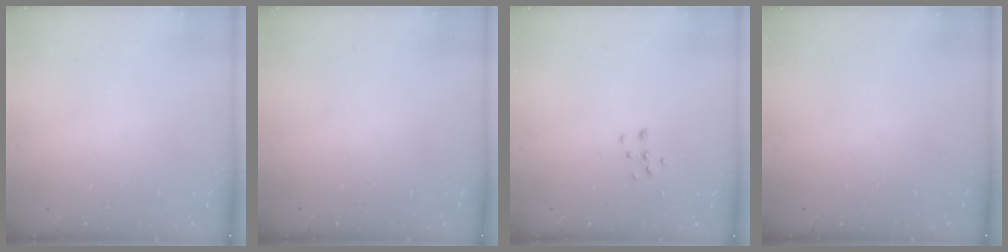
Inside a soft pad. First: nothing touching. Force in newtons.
{"total": 0.0}
{"total": 5.8, "press": 5.8, "slide": 0.3}
{"total": 0.0}